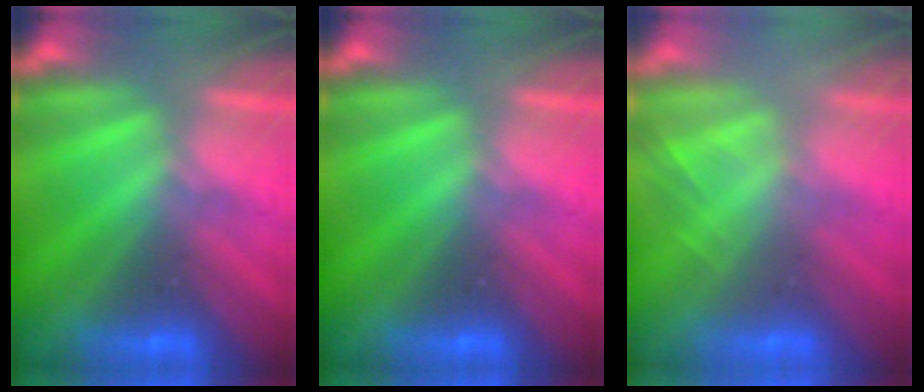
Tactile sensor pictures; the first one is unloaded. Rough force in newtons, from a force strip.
{"total": 0.0}
{"total": 2.0}